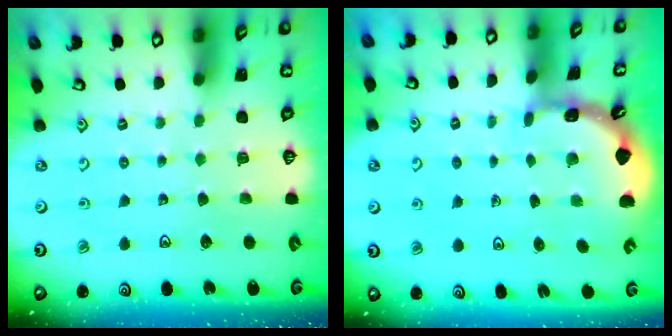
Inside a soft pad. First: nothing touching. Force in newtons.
{"total": 1.7, "press": 1.6, "slide": 0.1}